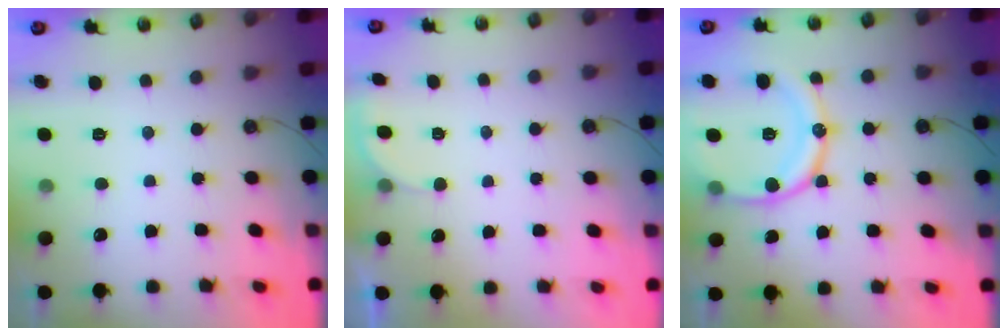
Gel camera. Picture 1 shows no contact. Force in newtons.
{"total": 2.1, "press": 2.1, "slide": 0.6}
{"total": 16.8, "press": 16.8, "slide": 1.1}